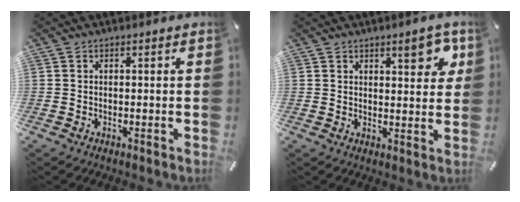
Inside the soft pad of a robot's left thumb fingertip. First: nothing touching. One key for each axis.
{"total": 6.6, "fx": 4.0, "fy": 2.9, "fz": 4.4, "tx": -0.046, "ty": -0.021, "tz": 0.062}